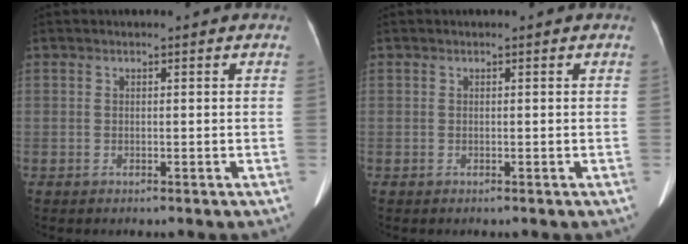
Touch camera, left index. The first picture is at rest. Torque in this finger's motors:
{"motor_torque": [0.08, 0.07, 0.00, 0.01]}